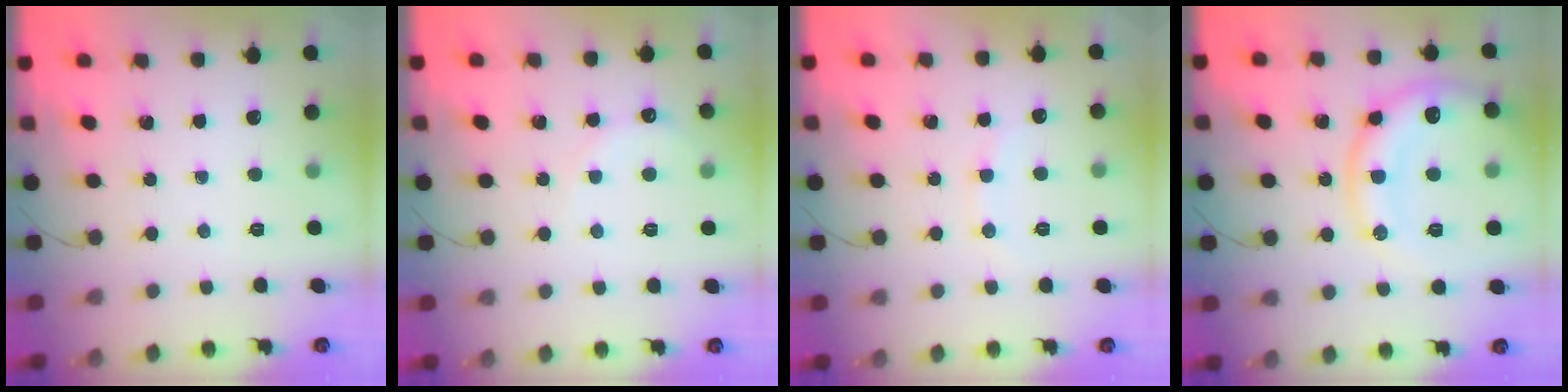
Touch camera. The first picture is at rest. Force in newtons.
{"total": 3.3, "press": 3.2, "slide": 0.9}
{"total": 4.2, "press": 4.1, "slide": 1.0}
{"total": 16.5, "press": 16.4, "slide": 1.8}